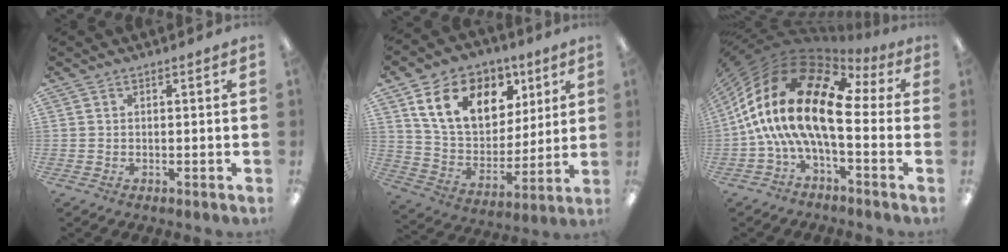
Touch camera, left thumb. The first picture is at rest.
{"total": 17.4, "force": [8.4, 11.9, 9.5], "torque": [-0.171, -0.015, 0.157]}
{"total": 20.2, "force": [0.5, 9.5, 17.8], "torque": [-0.374, -0.020, 0.011]}